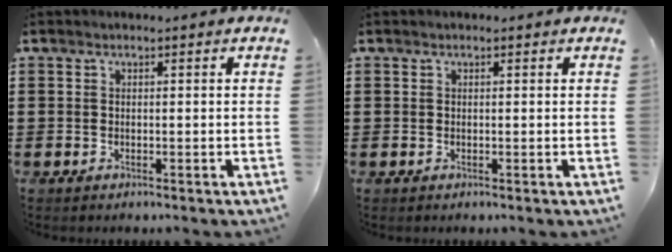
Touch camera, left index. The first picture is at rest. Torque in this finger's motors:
{"motor_torque": [2.14, 0.00, 0.15, 0.00]}